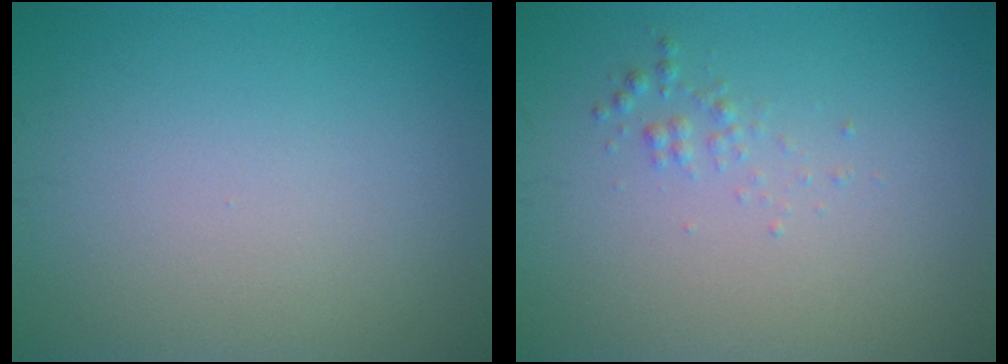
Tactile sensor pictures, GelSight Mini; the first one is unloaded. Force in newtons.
{"total": 0.9, "press": 0.9, "slide": 0.0}